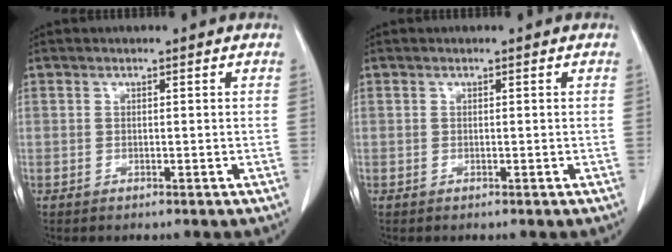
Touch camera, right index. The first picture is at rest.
{"total": 0.0}